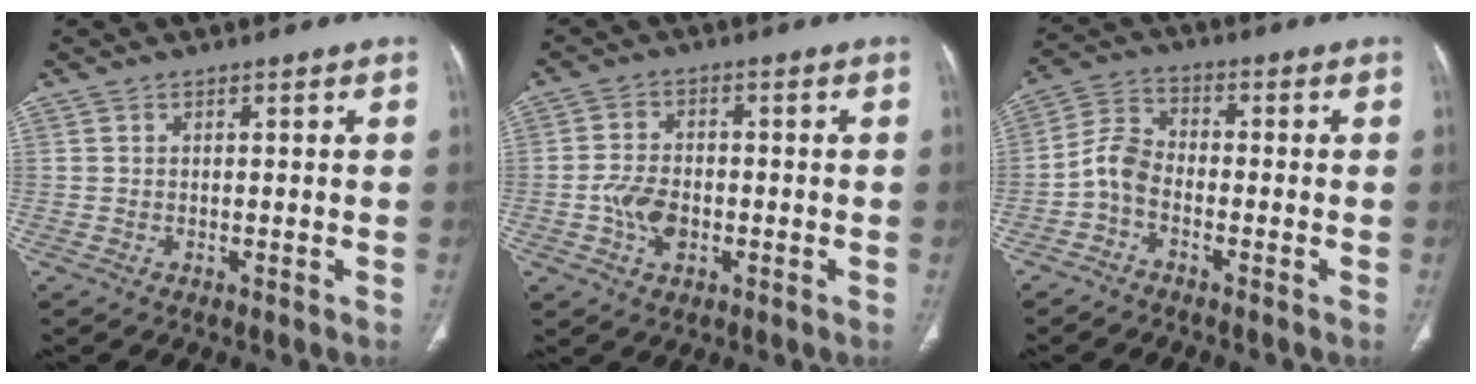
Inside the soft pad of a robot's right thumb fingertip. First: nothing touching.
{"total": 5.9, "force": [-1.6, 3.9, 4.1], "torque": [-0.071, 0.010, -0.030]}
{"total": 5.4, "force": [-2.3, 3.3, 3.5], "torque": [-0.068, 0.026, -0.060]}